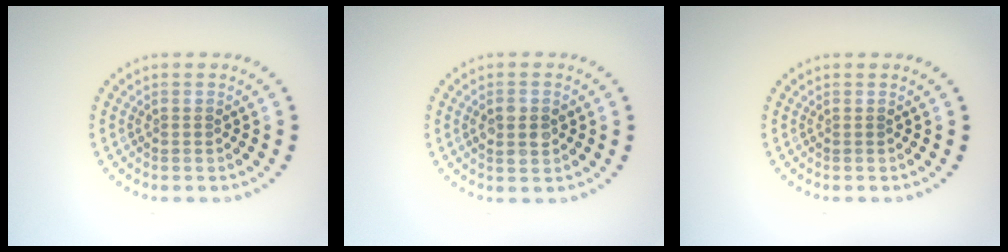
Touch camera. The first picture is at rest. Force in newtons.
{"total": 2.0, "press": 2.0, "slide": 0.2}
{"total": 0.0}